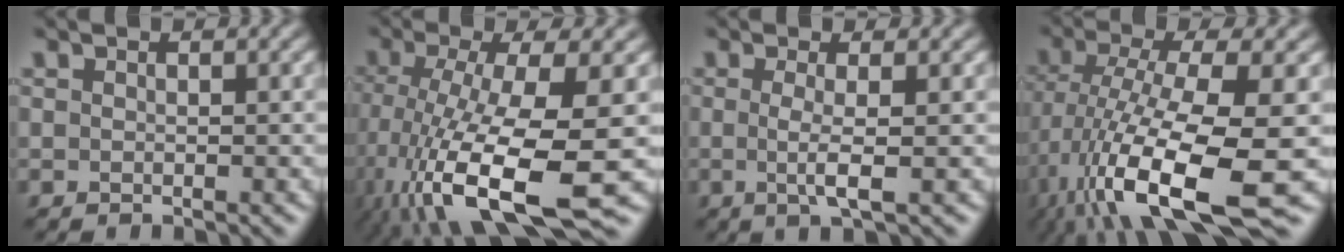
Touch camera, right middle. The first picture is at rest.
{"total": 13.2, "force": [-5.1, 3.8, 11.5], "torque": [-0.233, -0.025, -0.082]}
{"total": 2.7, "force": [-0.2, 0.5, 2.6], "torque": [-0.050, -0.007, -0.006]}
{"total": 13.2, "force": [-4.3, 4.2, 11.7], "torque": [-0.222, -0.017, -0.075]}